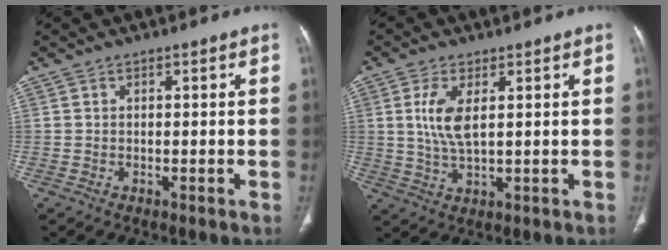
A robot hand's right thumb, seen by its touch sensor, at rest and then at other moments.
{"total": 6.3, "force": [1.5, 2.5, 5.6], "torque": [-0.124, -0.011, 0.035]}